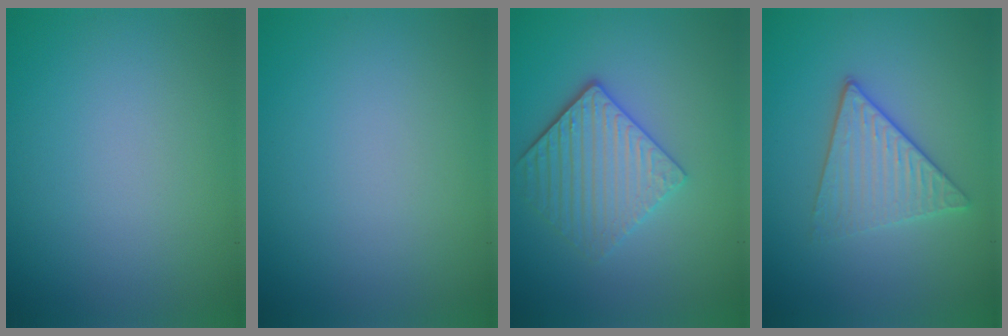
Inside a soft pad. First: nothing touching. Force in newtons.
{"total": 0.0}
{"total": 4.1, "press": 3.5, "slide": 2.2}
{"total": 3.5, "press": 3.1, "slide": 1.7}